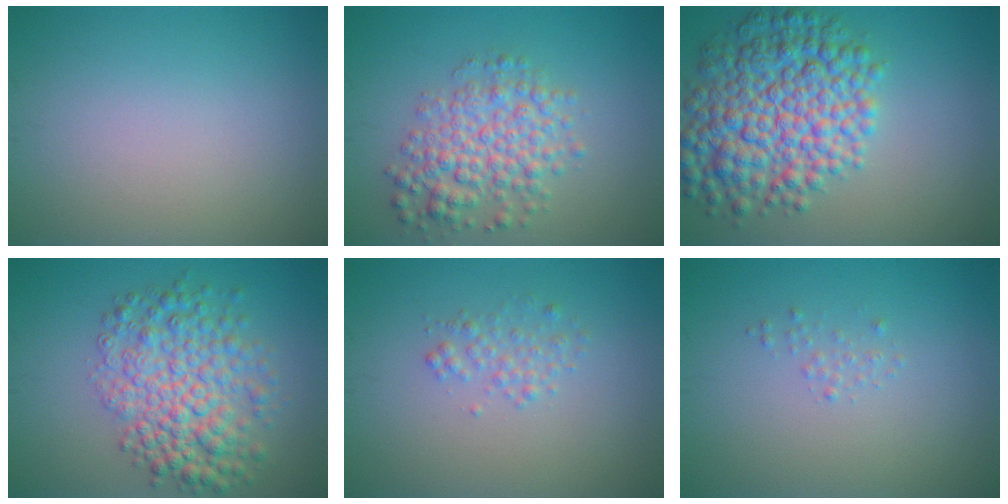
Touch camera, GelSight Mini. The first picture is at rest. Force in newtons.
{"total": 5.0, "press": 5.0, "slide": 0.1}
{"total": 9.6, "press": 9.6, "slide": 0.1}
{"total": 6.8, "press": 6.8, "slide": 0.2}
{"total": 1.5, "press": 1.5, "slide": 0.0}
{"total": 0.7, "press": 0.7, "slide": 0.1}